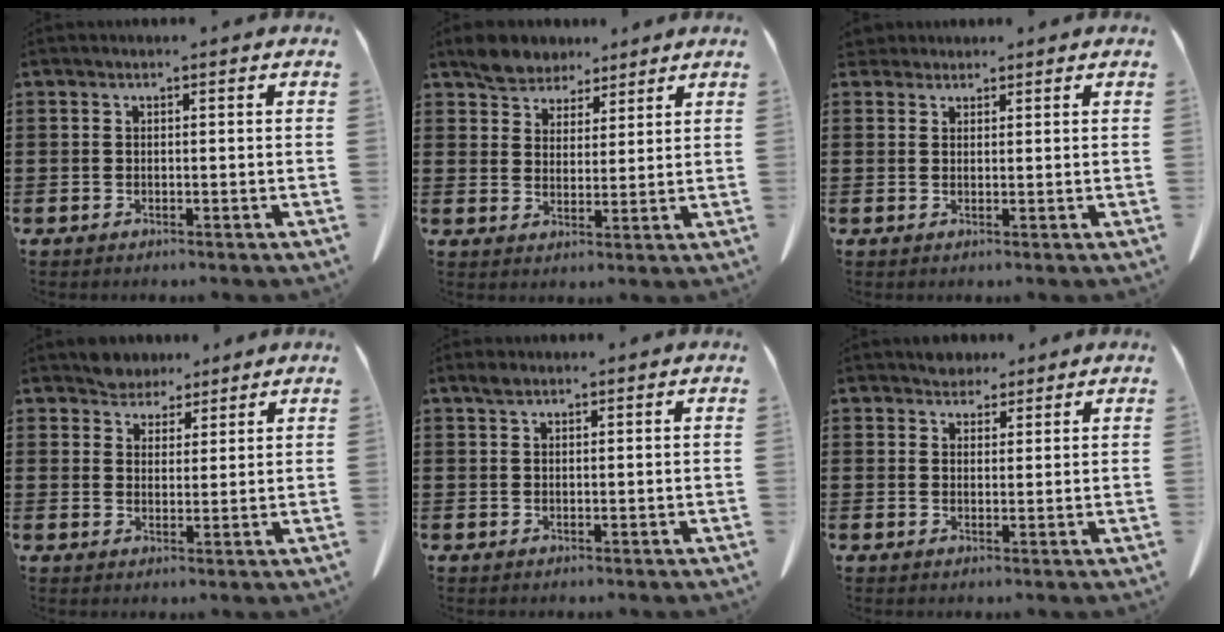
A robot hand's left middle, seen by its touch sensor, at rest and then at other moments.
{"total": 4.7, "force": [4.1, 2.3, 0.2], "torque": [-0.024, -0.003, 0.079]}
{"total": 2.0, "force": [1.8, 0.8, 0.3], "torque": [-0.013, 0.005, 0.037]}
{"total": 3.9, "force": [3.6, 1.3, -0.2], "torque": [-0.010, -0.007, 0.071]}
{"total": 1.3, "force": [0.9, 0.6, 0.7], "torque": [-0.017, 0.002, 0.018]}
{"total": 3.0, "force": [2.7, 1.2, 0.3], "torque": [-0.006, -0.002, 0.052]}